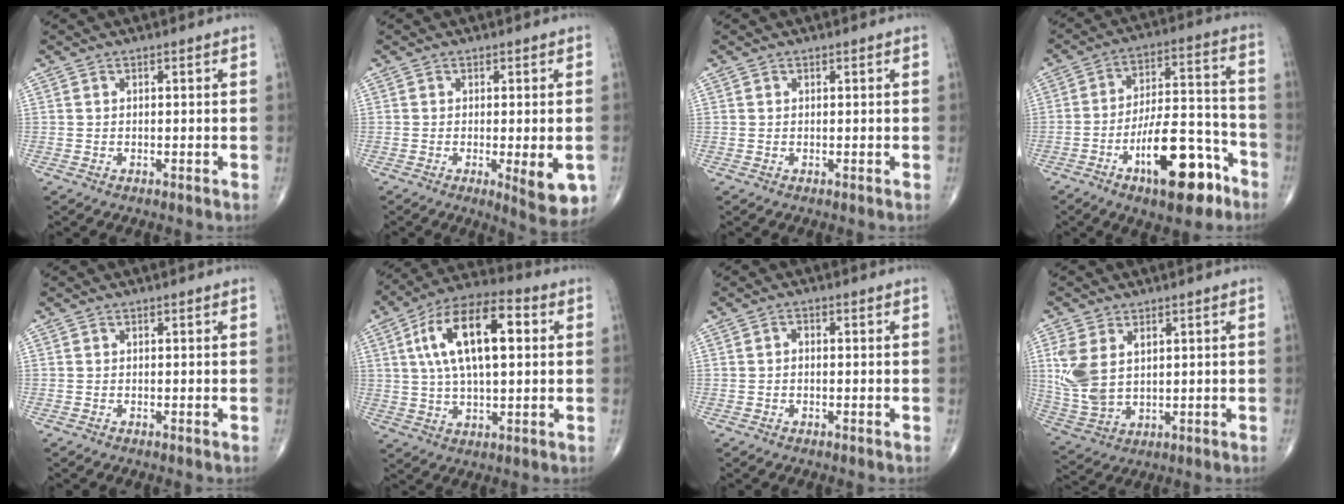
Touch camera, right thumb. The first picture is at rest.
{"total": 7.1, "force": [-1.9, 2.1, 6.5], "torque": [-0.080, -0.016, -0.022]}
{"total": 0.0}
{"total": 16.9, "force": [-8.9, 6.4, 12.8], "torque": [-0.184, 0.069, -0.138]}
{"total": 0.0}
{"total": 17.6, "force": [4.0, 7.9, 15.2], "torque": [-0.257, 0.021, 0.062]}
{"total": 1.1, "force": [-0.1, 0.8, 0.8], "torque": [-0.003, 0.004, -0.007]}
{"total": 10.3, "force": [2.6, 6.5, 7.5], "torque": [-0.158, -0.006, 0.065]}